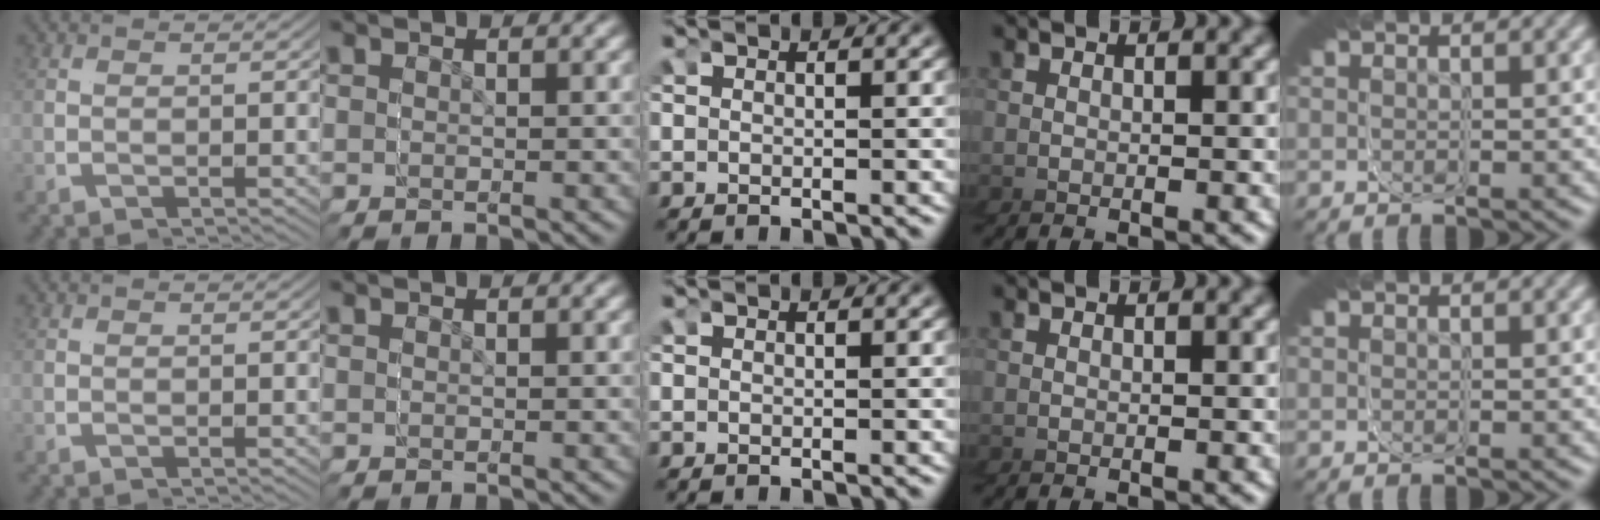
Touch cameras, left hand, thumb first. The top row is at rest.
{}